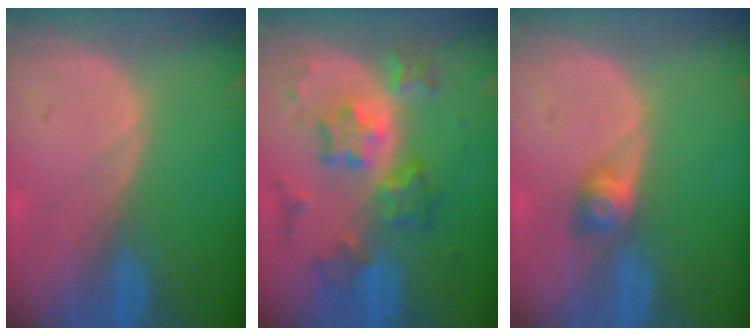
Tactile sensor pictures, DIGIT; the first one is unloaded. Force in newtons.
{"total": 8.0, "press": 8.0, "slide": 0.5}
{"total": 2.8, "press": 2.5, "slide": 1.3}